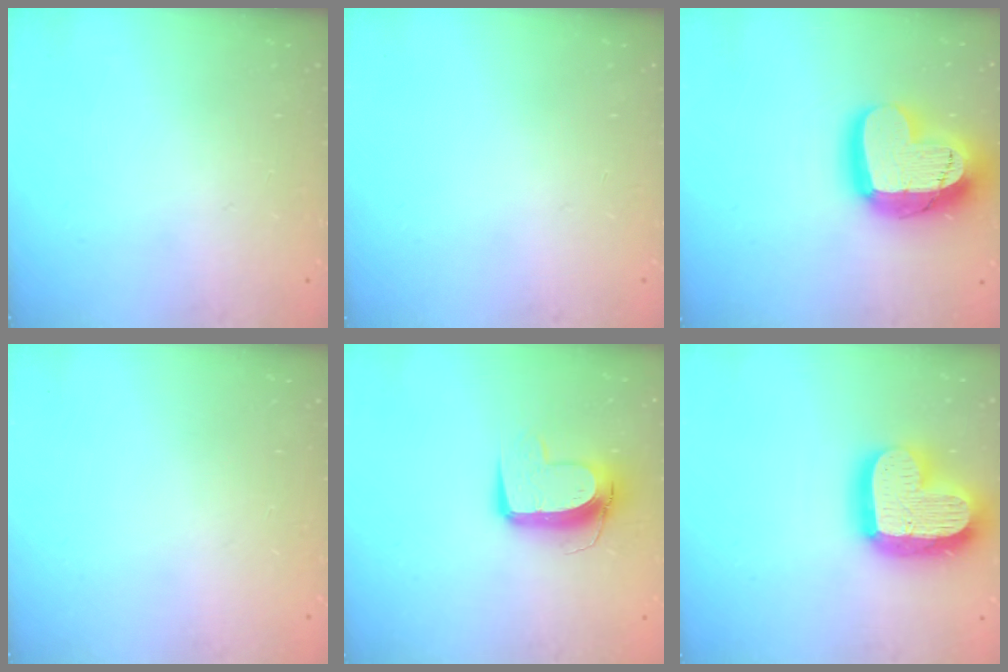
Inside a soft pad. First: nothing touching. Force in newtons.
{"total": 0.0}
{"total": 24.2, "press": 24.1, "slide": 1.8}
{"total": 0.0}
{"total": 10.6, "press": 10.6, "slide": 0.6}
{"total": 22.4, "press": 22.4, "slide": 1.9}